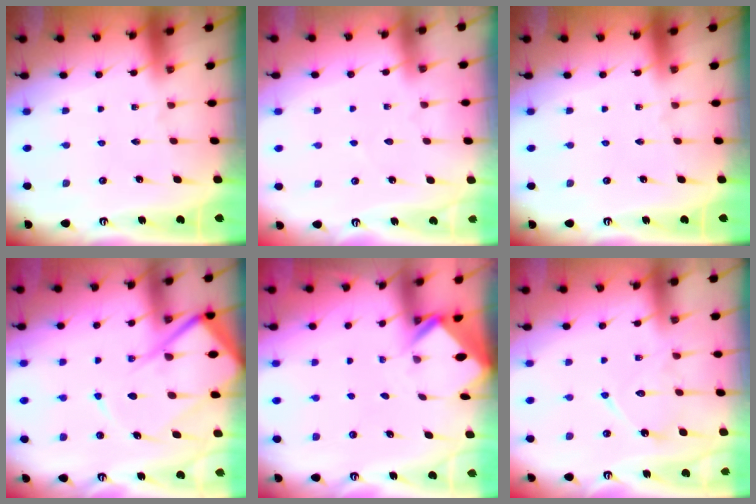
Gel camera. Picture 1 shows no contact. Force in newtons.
{"total": 2.2, "press": 2.2, "slide": 0.3}
{"total": 0.0}
{"total": 15.2, "press": 15.1, "slide": 1.5}
{"total": 2.5, "press": 2.5, "slide": 0.1}
{"total": 11.2, "press": 11.2, "slide": 0.5}